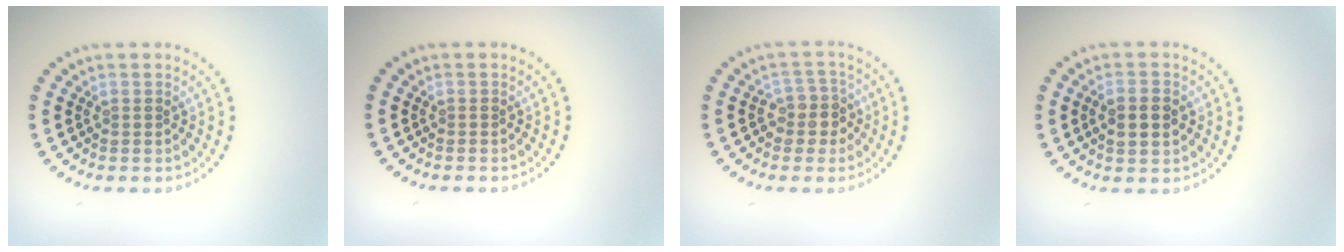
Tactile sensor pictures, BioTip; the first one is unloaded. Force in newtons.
{"total": 0.0}
{"total": 2.5, "press": 2.2, "slide": 1.2}
{"total": 2.8, "press": 2.8, "slide": 0.2}